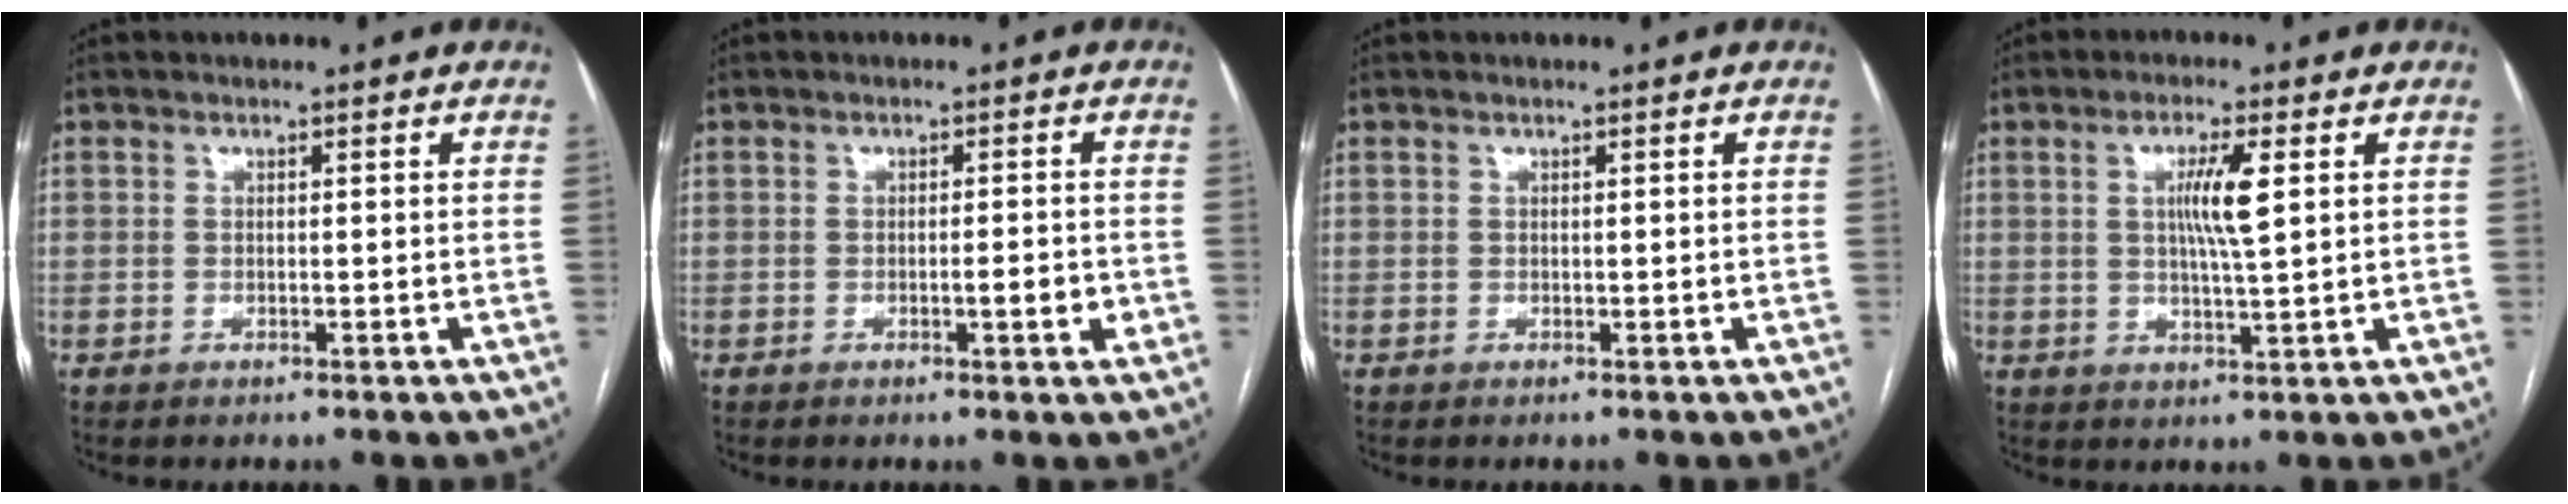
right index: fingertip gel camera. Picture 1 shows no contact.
{"total": 2.7, "force": [-0.8, 0.4, 2.6], "torque": [-0.039, 0.000, -0.012]}
{"total": 0.0}
{"total": 5.7, "force": [1.3, 0.0, 5.5], "torque": [-0.105, -0.002, 0.025]}